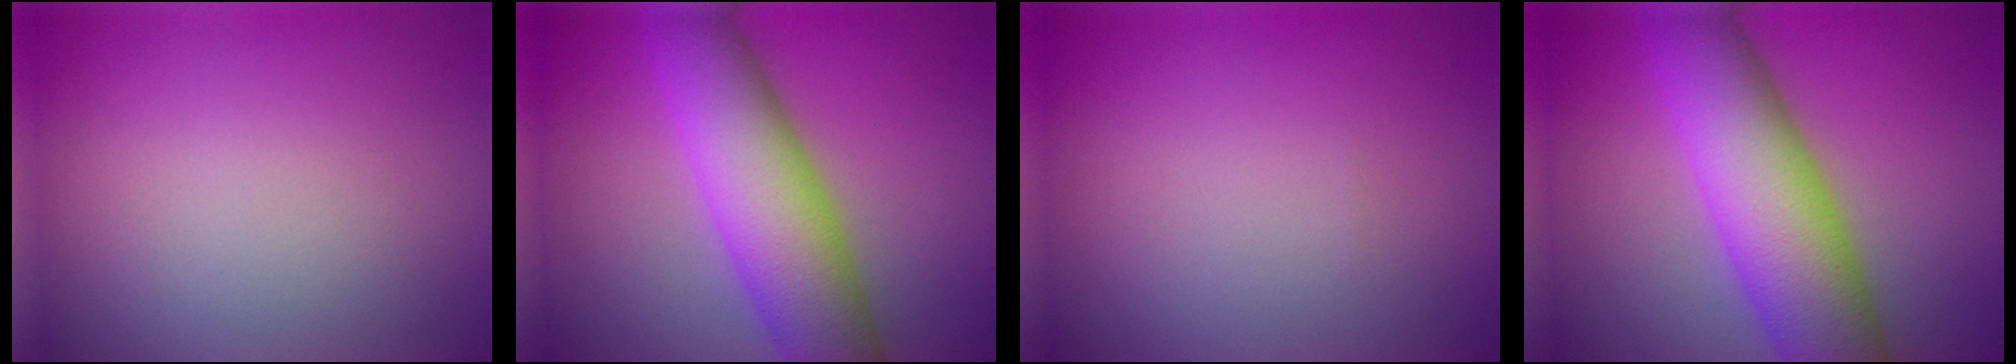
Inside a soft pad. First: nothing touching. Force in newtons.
{"total": 9.9, "press": 9.9, "slide": 0.1}
{"total": 0.0}
{"total": 11.4, "press": 11.4, "slide": 0.5}